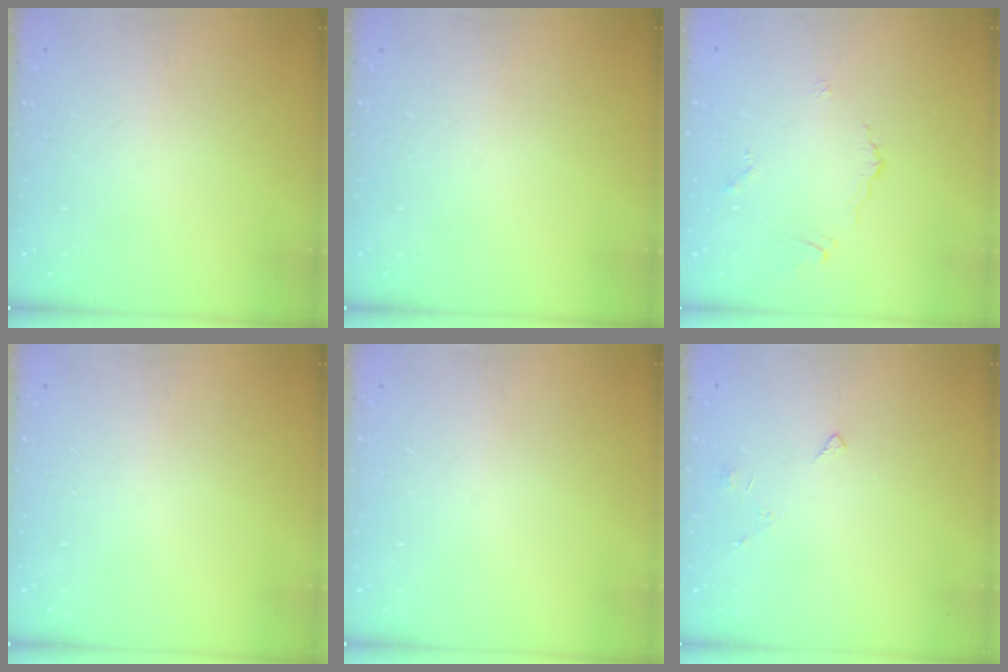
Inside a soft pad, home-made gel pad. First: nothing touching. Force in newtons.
{"total": 0.0}
{"total": 2.8, "press": 2.8, "slide": 0.6}
{"total": 0.0}
{"total": 0.0}
{"total": 2.2, "press": 2.1, "slide": 0.4}